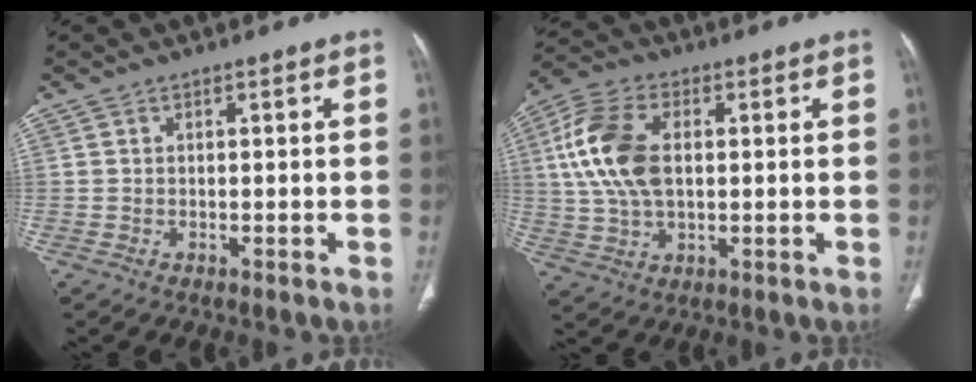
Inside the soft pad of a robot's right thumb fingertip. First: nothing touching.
{"total": 13.5, "force": [2.0, 8.1, 10.6], "torque": [-0.218, 0.006, 0.036]}